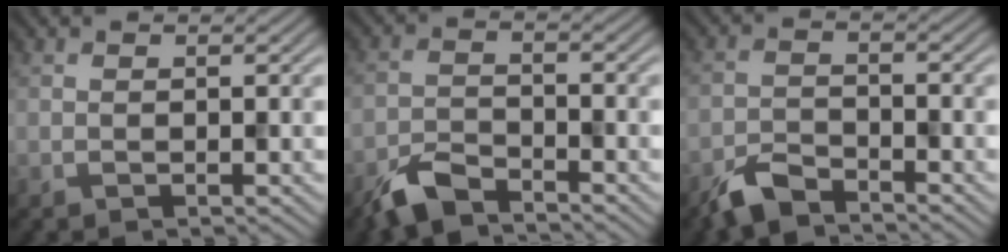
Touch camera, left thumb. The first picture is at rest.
{"total": 4.7, "force": [-4.1, 1.3, 2.1], "torque": [-0.045, -0.005, -0.091]}
{"total": 4.2, "force": [-3.7, 1.1, 1.7], "torque": [-0.037, -0.004, -0.084]}